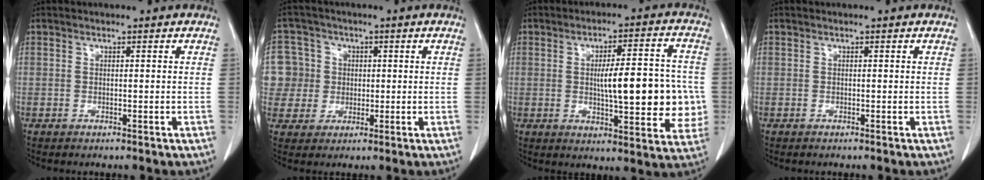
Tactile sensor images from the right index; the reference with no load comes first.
{"total": 8.5, "force": [1.0, 8.4, 0.6], "torque": [-0.022, 0.037, 0.032]}
{"total": 14.1, "force": [-0.4, 3.8, 13.5], "torque": [-0.181, 0.018, 0.004]}
{"total": 0.0}